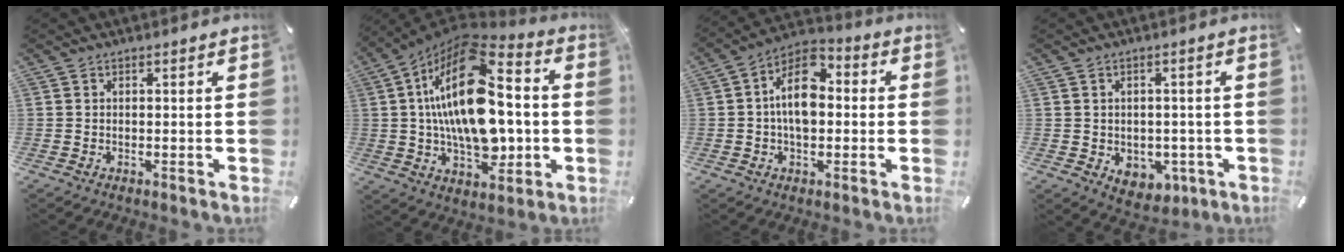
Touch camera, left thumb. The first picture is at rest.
{"total": 25.8, "force": [2.6, 14.4, 21.2], "torque": [-0.401, -0.012, 0.040]}
{"total": 11.8, "force": [0.4, 7.6, 9.1], "torque": [-0.157, 0.007, 0.007]}
{"total": 5.3, "force": [-1.1, 4.5, 2.5], "torque": [-0.018, 0.005, -0.017]}